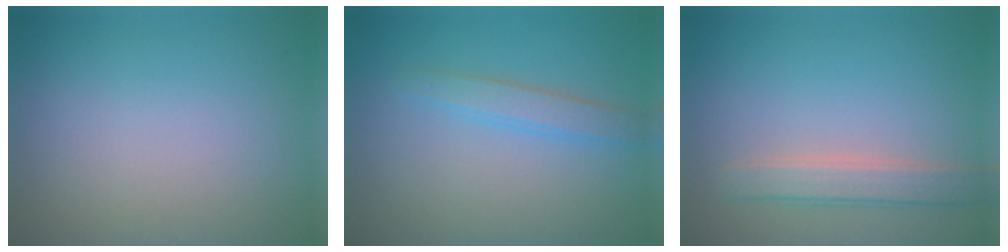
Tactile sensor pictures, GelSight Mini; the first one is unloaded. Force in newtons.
{"total": 2.1, "press": 2.1, "slide": 0.1}
{"total": 2.7, "press": 2.7, "slide": 0.5}